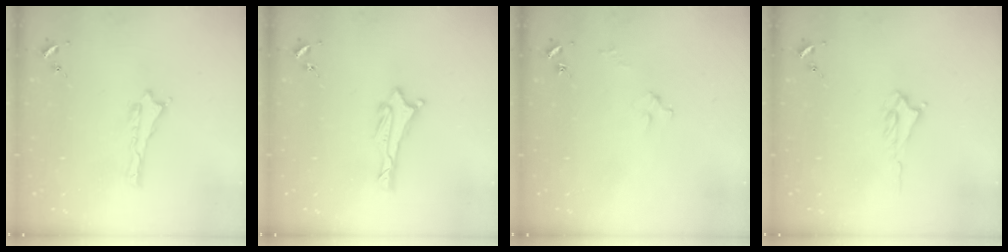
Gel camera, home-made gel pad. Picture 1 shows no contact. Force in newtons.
{"total": 1.5, "press": 1.5, "slide": 0.2}
{"total": 2.0, "press": 2.0, "slide": 0.1}
{"total": 1.6, "press": 1.5, "slide": 0.4}